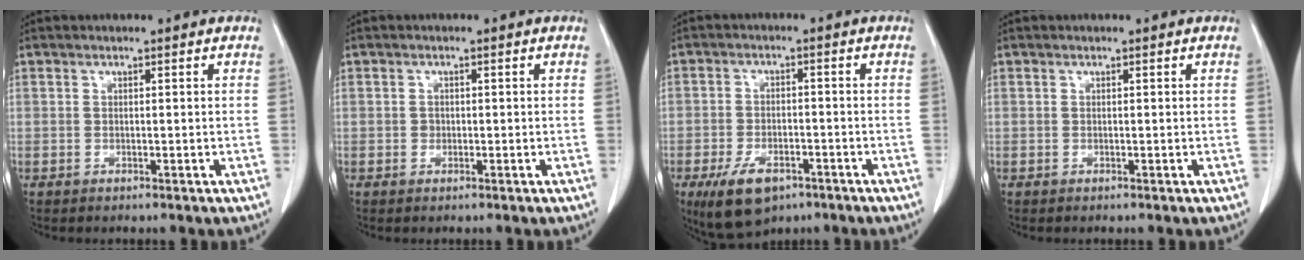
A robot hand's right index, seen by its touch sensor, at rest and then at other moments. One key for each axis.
{"total": 0.9, "fx": -0.1, "fy": 0.8, "fz": 0.3, "tx": -0.003, "ty": 0.003, "tz": -0.002}
{"total": 8.0, "fx": -4.8, "fy": 4.1, "fz": 4.8, "tx": -0.092, "ty": -0.006, "tz": -0.075}
{"total": 0.0}